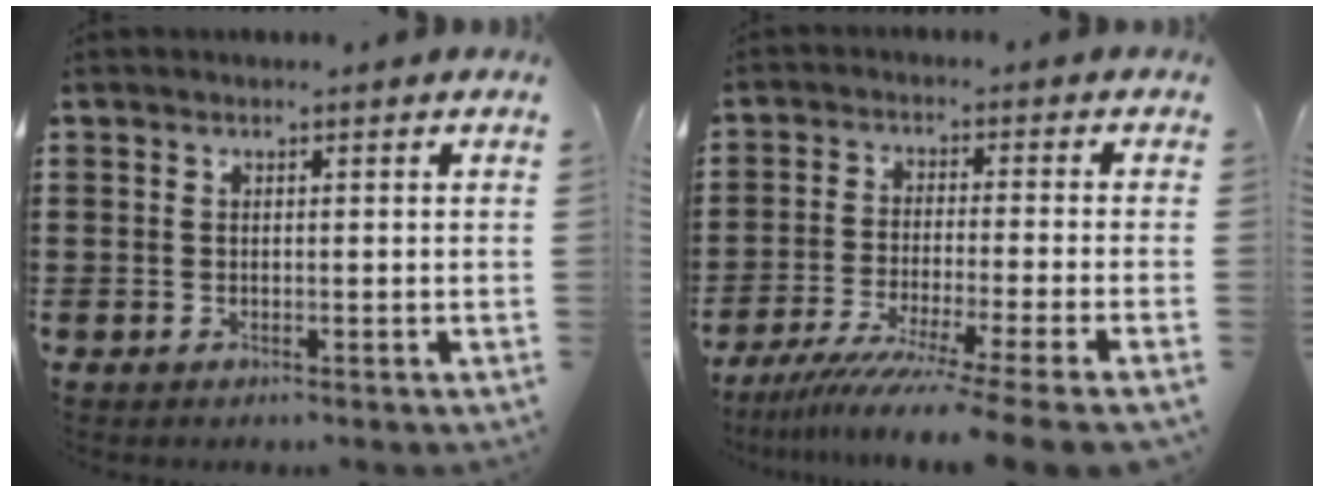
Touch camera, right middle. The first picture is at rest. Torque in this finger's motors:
{"motor_torque": [2.01, -0.12, 0.95, 0.19]}